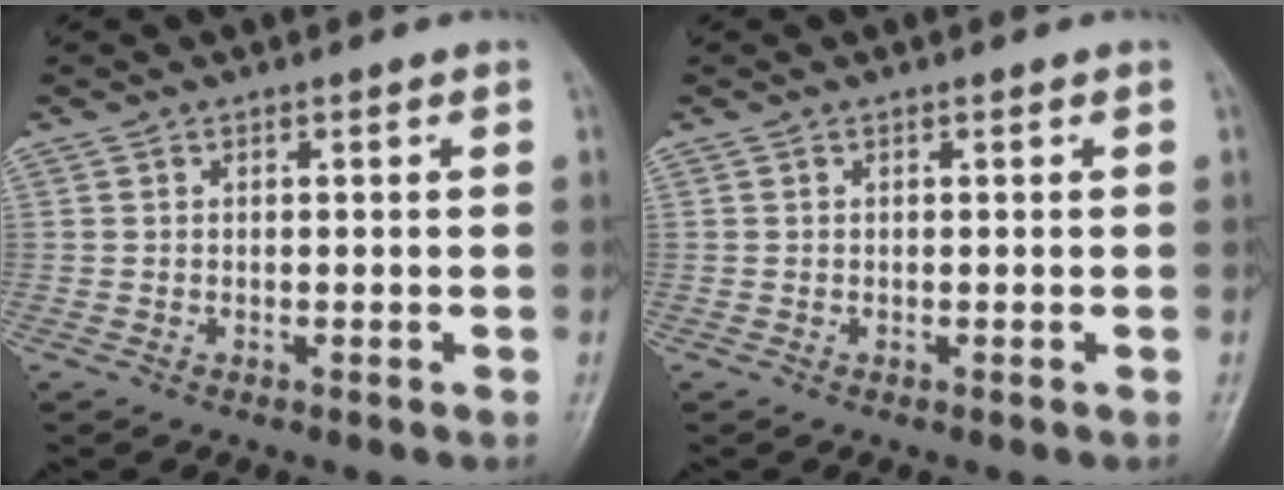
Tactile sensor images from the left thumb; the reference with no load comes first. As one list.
[{"total": 0.0}]